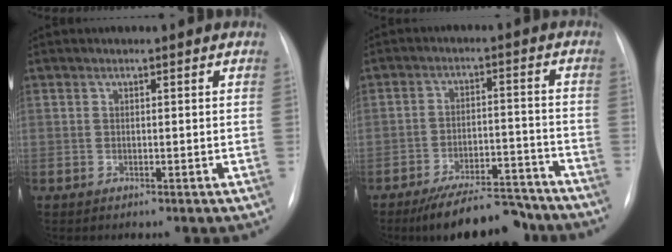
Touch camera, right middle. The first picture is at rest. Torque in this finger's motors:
{"motor_torque": [1.16, -0.98, 0.47, 0.12]}